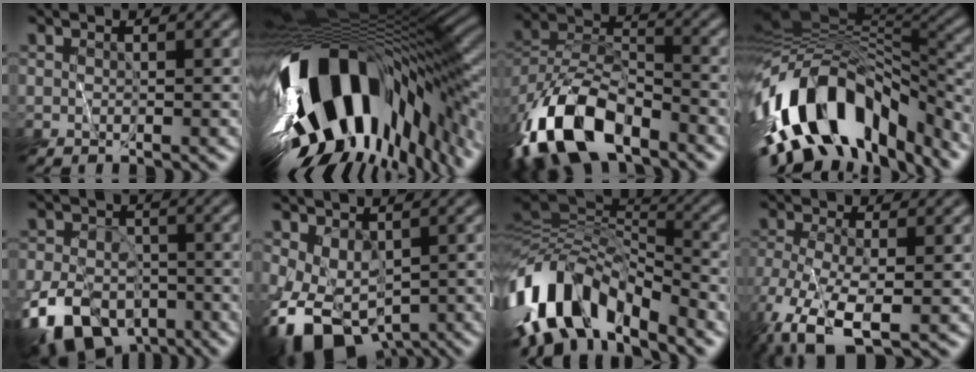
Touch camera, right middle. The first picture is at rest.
{"total": 17.6, "force": [-5.5, 8.5, 14.4], "torque": [-0.274, -0.038, -0.075]}
{"total": 11.3, "force": [-7.7, 5.1, 6.5], "torque": [-0.128, -0.001, -0.157]}
{"total": 14.0, "force": [-7.5, 7.1, 9.5], "torque": [-0.173, 0.013, -0.123]}
{"total": 10.0, "force": [-5.7, 6.2, 5.5], "torque": [-0.093, -0.030, -0.106]}
{"total": 6.4, "force": [-2.7, 4.1, 4.2], "torque": [-0.073, -0.011, -0.038]}
{"total": 10.9, "force": [-6.5, 5.2, 7.0], "torque": [-0.130, 0.017, -0.133]}
{"total": 7.8, "force": [-4.3, 3.2, 5.7], "torque": [-0.139, -0.029, -0.080]}